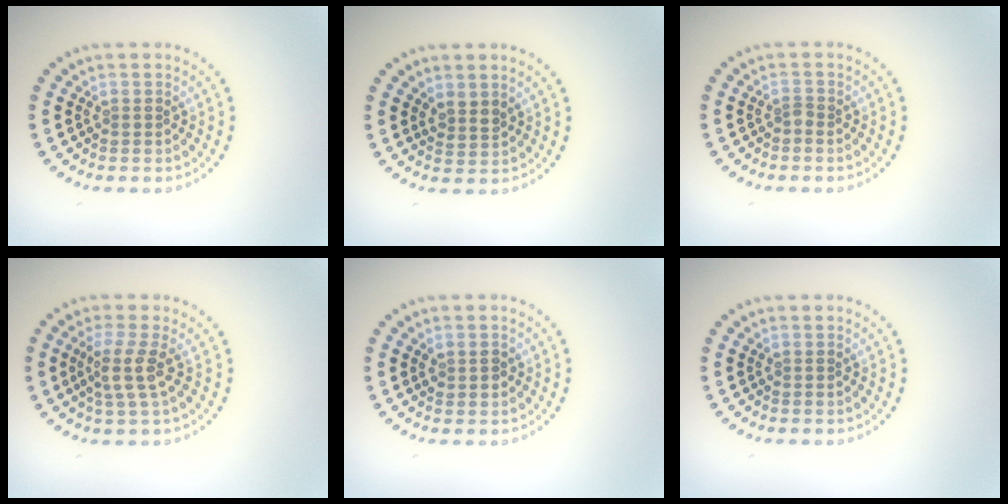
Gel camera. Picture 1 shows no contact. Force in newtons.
{"total": 1.6, "press": 1.3, "slide": 0.9}
{"total": 0.7, "press": 0.5, "slide": 0.5}
{"total": 2.9, "press": 2.3, "slide": 1.7}
{"total": 1.4, "press": 1.3, "slide": 0.4}
{"total": 0.0}